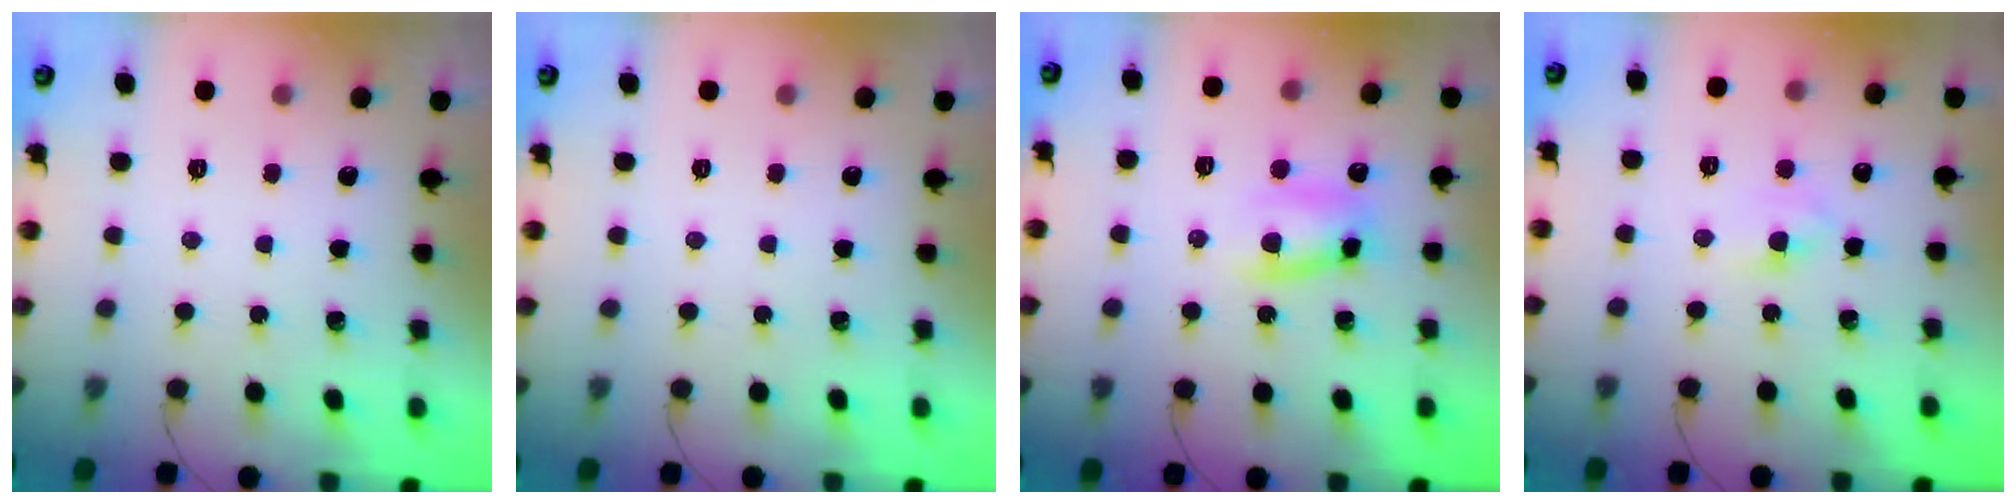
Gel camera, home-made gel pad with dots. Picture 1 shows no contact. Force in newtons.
{"total": 0.0}
{"total": 8.8, "press": 8.7, "slide": 1.1}
{"total": 3.6, "press": 3.4, "slide": 1.1}